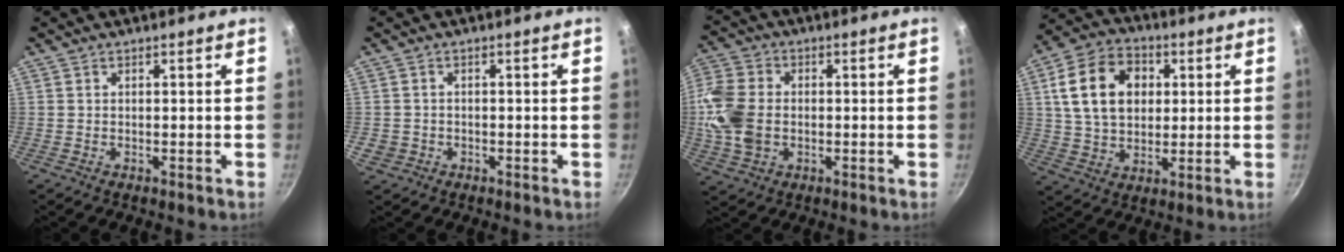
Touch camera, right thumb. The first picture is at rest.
{"total": 2.6, "force": [-0.7, 2.3, 1.0], "torque": [-0.022, 0.008, -0.006]}
{"total": 13.0, "force": [-0.8, 9.7, 8.6], "torque": [-0.173, 0.009, -0.024]}
{"total": 15.5, "force": [3.5, 11.3, 10.1], "torque": [-0.157, 0.008, 0.054]}